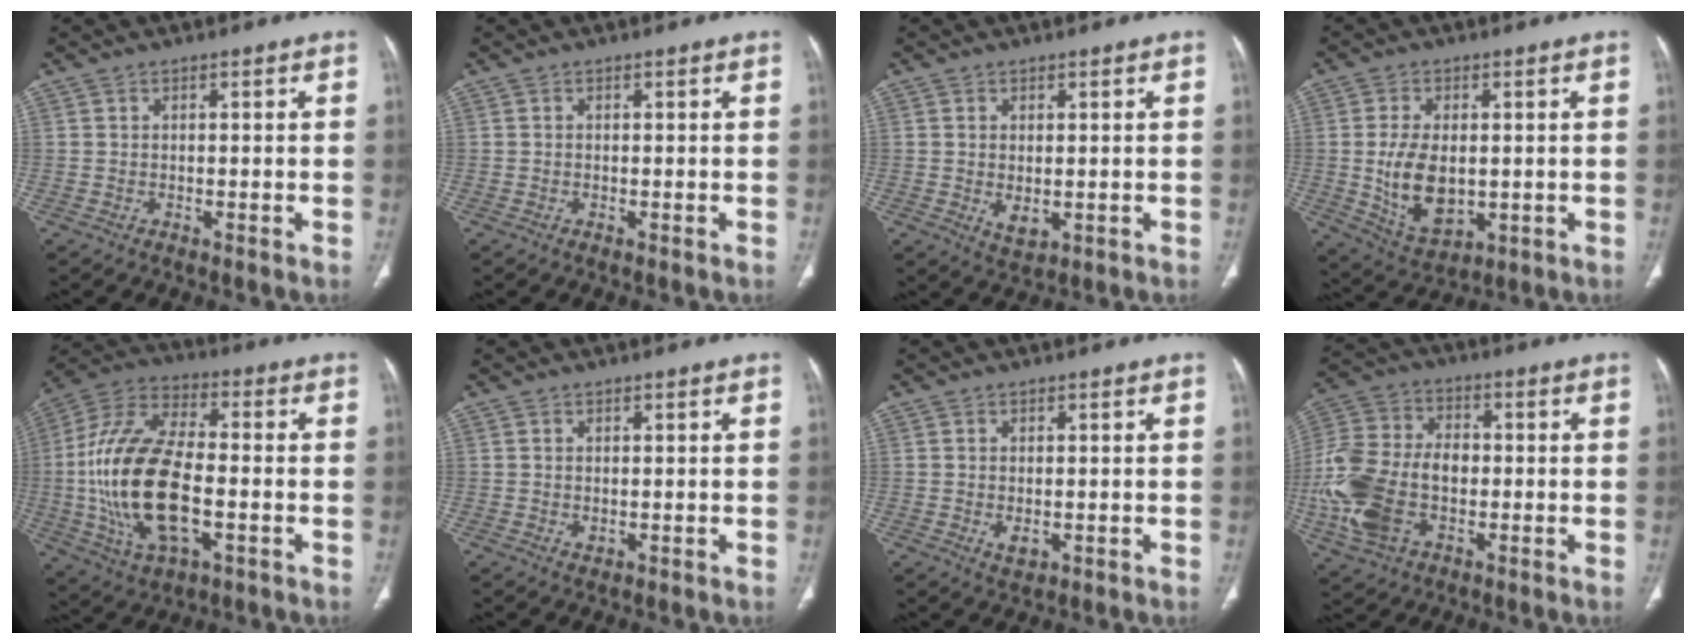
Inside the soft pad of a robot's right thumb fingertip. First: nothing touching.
{"total": 0.0}
{"total": 3.4, "force": [-0.3, 2.1, 2.8], "torque": [-0.044, -0.009, 0.005]}
{"total": 11.3, "force": [-0.3, 6.7, 9.0], "torque": [-0.156, -0.012, 0.012]}
{"total": 22.4, "force": [-3.0, 11.0, 19.3], "torque": [-0.399, 0.015, -0.050]}
{"total": 1.0, "force": [0.0, 0.7, 0.7], "torque": [-0.014, -0.004, 0.005]}
{"total": 2.5, "force": [-0.4, 1.5, 1.9], "torque": [-0.034, -0.006, -0.001]}
{"total": 18.7, "force": [-3.0, 12.3, 13.8], "torque": [-0.302, 0.015, -0.052]}